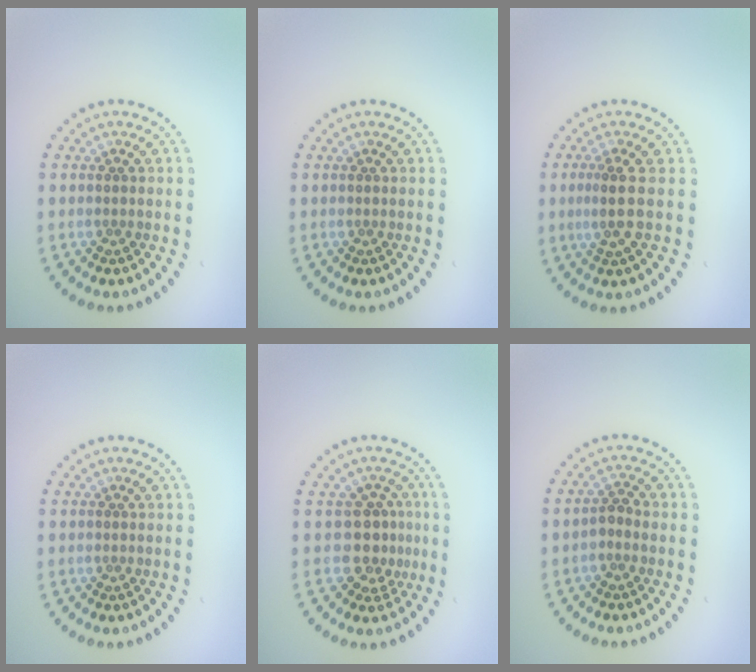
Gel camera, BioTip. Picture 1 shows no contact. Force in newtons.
{"total": 0.0}
{"total": 2.4, "press": 2.1, "slide": 1.3}
{"total": 0.0}
{"total": 3.0, "press": 2.4, "slide": 1.7}
{"total": 1.1, "press": 0.9, "slide": 0.6}